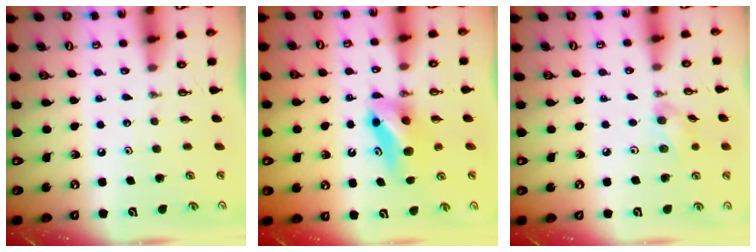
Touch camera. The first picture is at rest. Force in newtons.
{"total": 8.0, "press": 7.3, "slide": 3.2}
{"total": 5.8, "press": 5.5, "slide": 2.0}